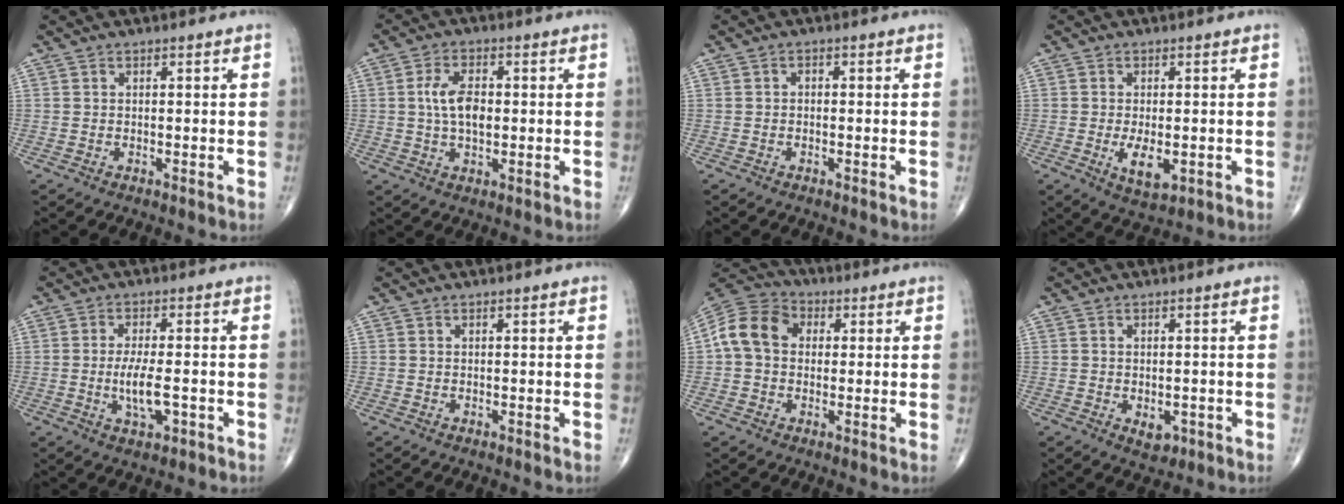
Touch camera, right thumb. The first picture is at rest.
{"total": 7.6, "force": [0.6, 4.1, 6.3], "torque": [-0.113, 0.003, 0.008]}
{"total": 0.9, "force": [-0.2, 0.7, 0.6], "torque": [-0.004, 0.005, -0.008]}
{"total": 5.6, "force": [-1.2, 2.6, 4.7], "torque": [-0.079, -0.011, -0.016]}
{"total": 5.9, "force": [-1.4, 2.1, 5.4], "torque": [-0.103, -0.003, -0.023]}
{"total": 0.0}
{"total": 11.0, "force": [1.2, 8.6, 6.7], "torque": [-0.117, 0.030, 0.009]}
{"total": 3.0, "force": [-0.9, 1.9, 2.1], "torque": [-0.018, -0.001, -0.006]}